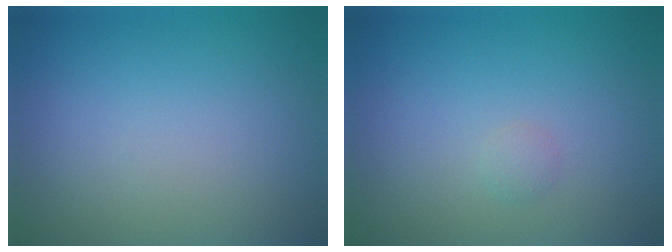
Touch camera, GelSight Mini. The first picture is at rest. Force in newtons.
{"total": 0.6, "press": 0.6, "slide": 0.1}